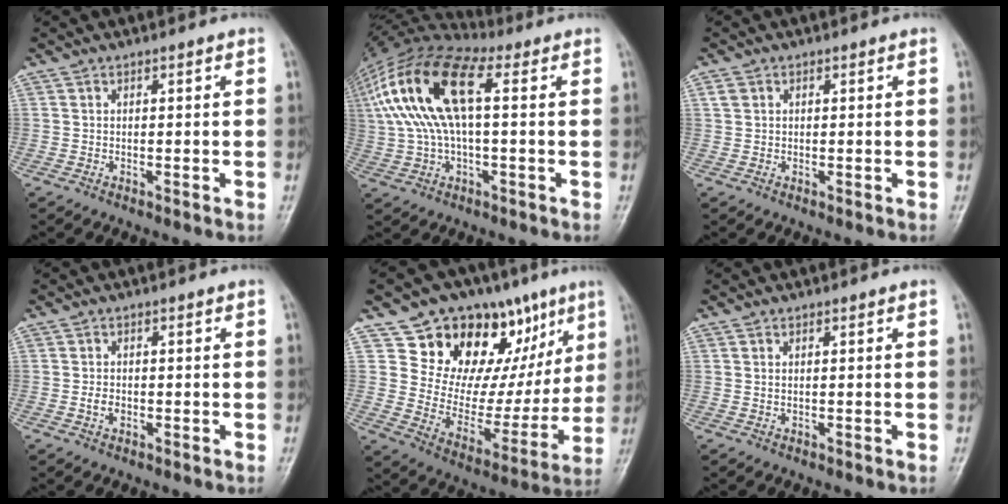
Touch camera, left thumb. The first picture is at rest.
{"total": 18.8, "force": [3.1, 8.3, 16.6], "torque": [-0.346, 0.042, 0.049]}
{"total": 1.7, "force": [0.4, 1.4, 0.8], "torque": [-0.011, 0.005, 0.008]}
{"total": 2.1, "force": [-0.6, 1.5, 1.4], "torque": [-0.023, 0.006, -0.012]}
{"total": 22.9, "force": [11.7, 13.8, 14.1], "torque": [-0.127, -0.035, 0.191]}
{"total": 0.7, "force": [0.1, 0.3, 0.7], "torque": [-0.021, 0.006, 0.005]}